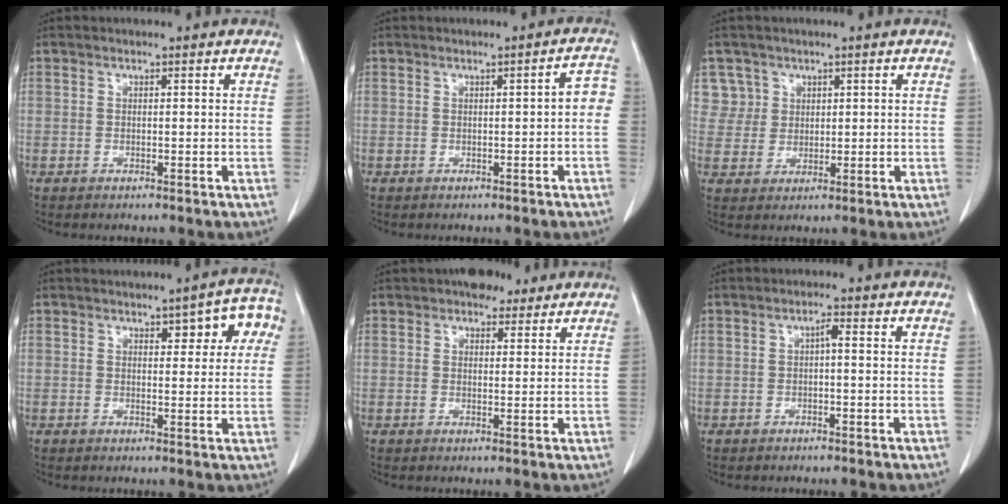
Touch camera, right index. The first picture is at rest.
{"total": 2.6, "force": [-0.4, 0.6, 2.5], "torque": [-0.023, 0.008, -0.007]}
{"total": 4.5, "force": [2.2, 3.8, -0.5], "torque": [0.026, 0.005, 0.044]}
{"total": 6.3, "force": [2.5, 2.3, 5.2], "torque": [-0.049, 0.018, 0.026]}
{"total": 4.0, "force": [3.1, 2.0, 1.5], "torque": [-0.021, 0.010, 0.047]}
{"total": 1.4, "force": [0.0, 0.3, 1.4], "torque": [-0.023, 0.005, 0.001]}